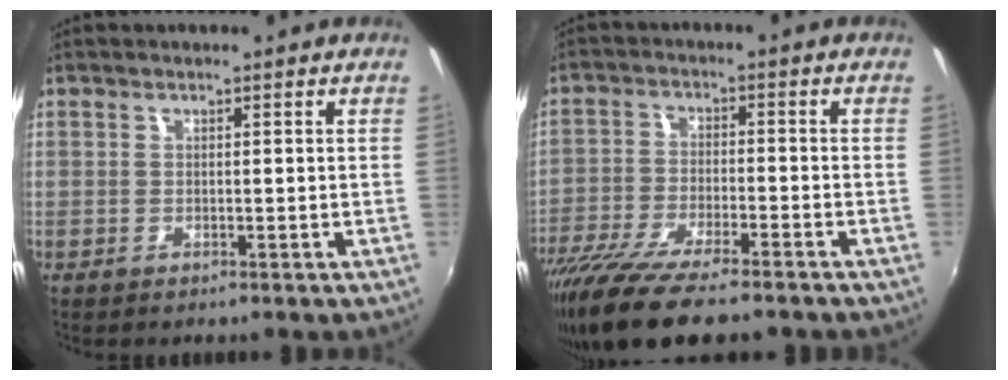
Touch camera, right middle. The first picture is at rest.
{"total": 16.1, "force": [-12.8, 3.1, 9.2], "torque": [-0.197, -0.052, -0.225]}